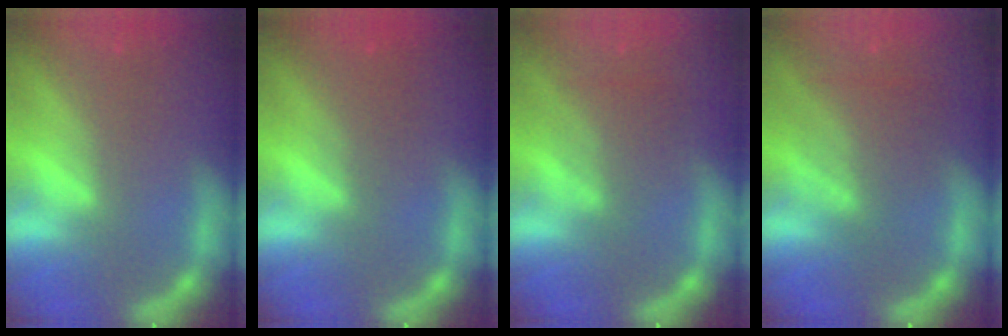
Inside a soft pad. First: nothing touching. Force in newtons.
{"total": 2.0}
{"total": 3.0}
{"total": 4.5}